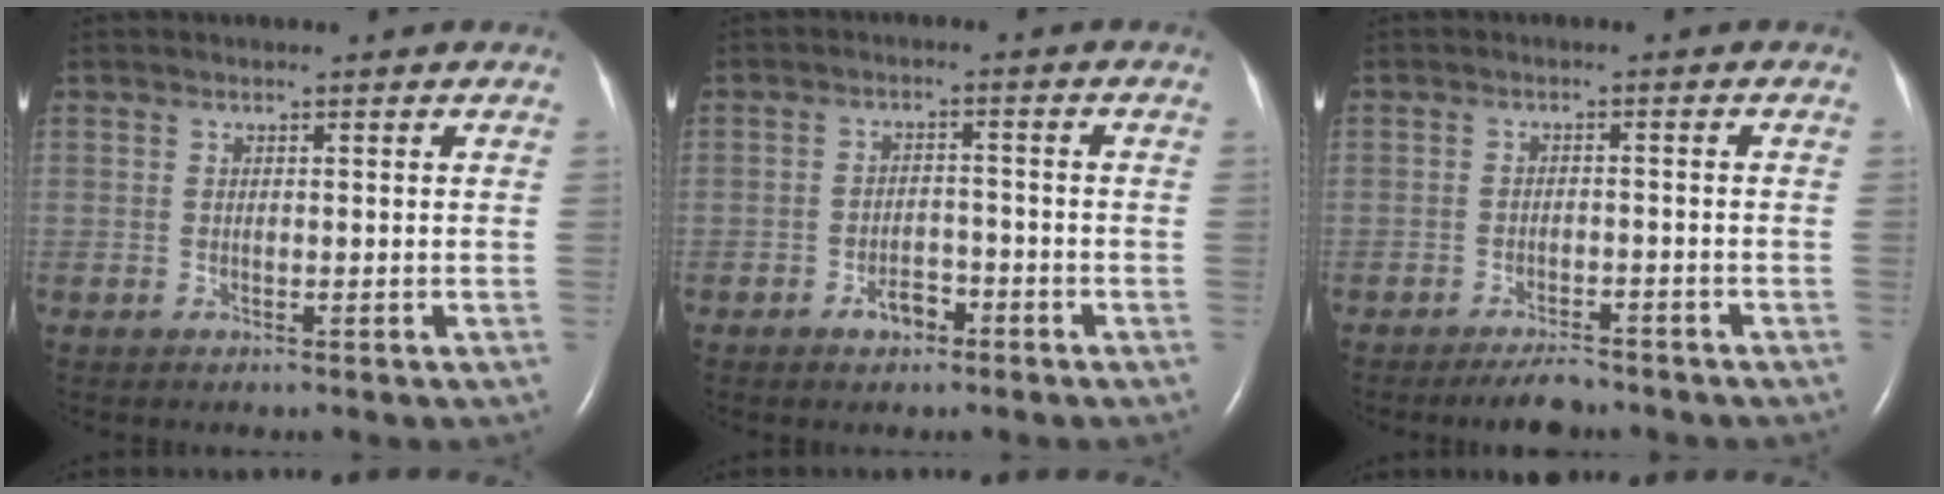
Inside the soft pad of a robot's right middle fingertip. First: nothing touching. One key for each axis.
{"total": 3.4, "fx": -2.2, "fy": 1.9, "fz": 1.8, "tx": -0.031, "ty": 0.005, "tz": -0.031}
{"total": 3.8, "fx": -3.4, "fy": 1.0, "fz": 1.4, "tx": -0.029, "ty": -0.006, "tz": -0.055}